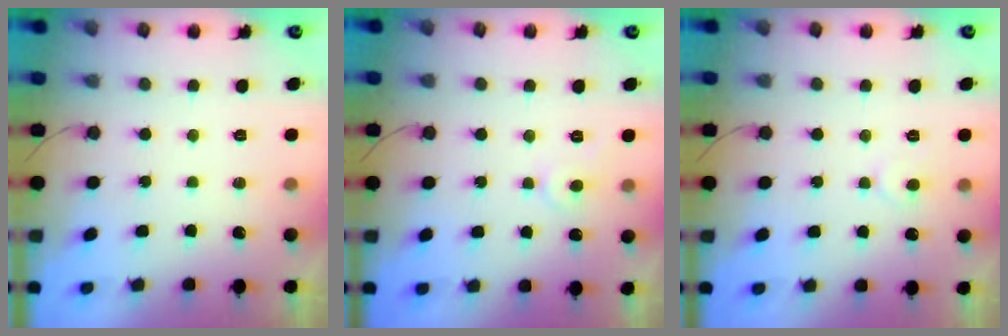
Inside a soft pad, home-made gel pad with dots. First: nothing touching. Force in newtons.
{"total": 3.8, "press": 3.7, "slide": 0.3}
{"total": 4.3, "press": 4.3, "slide": 0.5}